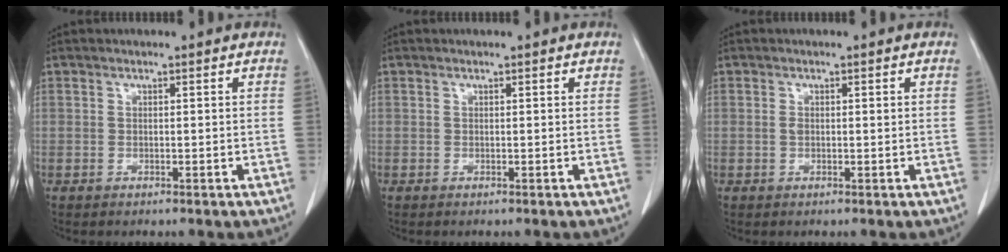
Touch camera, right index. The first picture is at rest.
{"total": 0.0}
{"total": 0.8, "force": [0.1, 0.4, 0.7], "torque": [-0.015, 0.000, 0.005]}